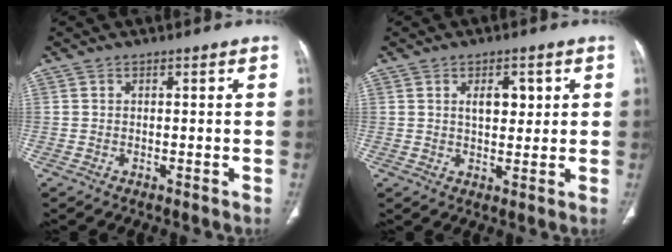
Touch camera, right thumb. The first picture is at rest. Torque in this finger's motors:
{"motor_torque": [0.01, 0.07, 0.46, 0.26, 0.05]}